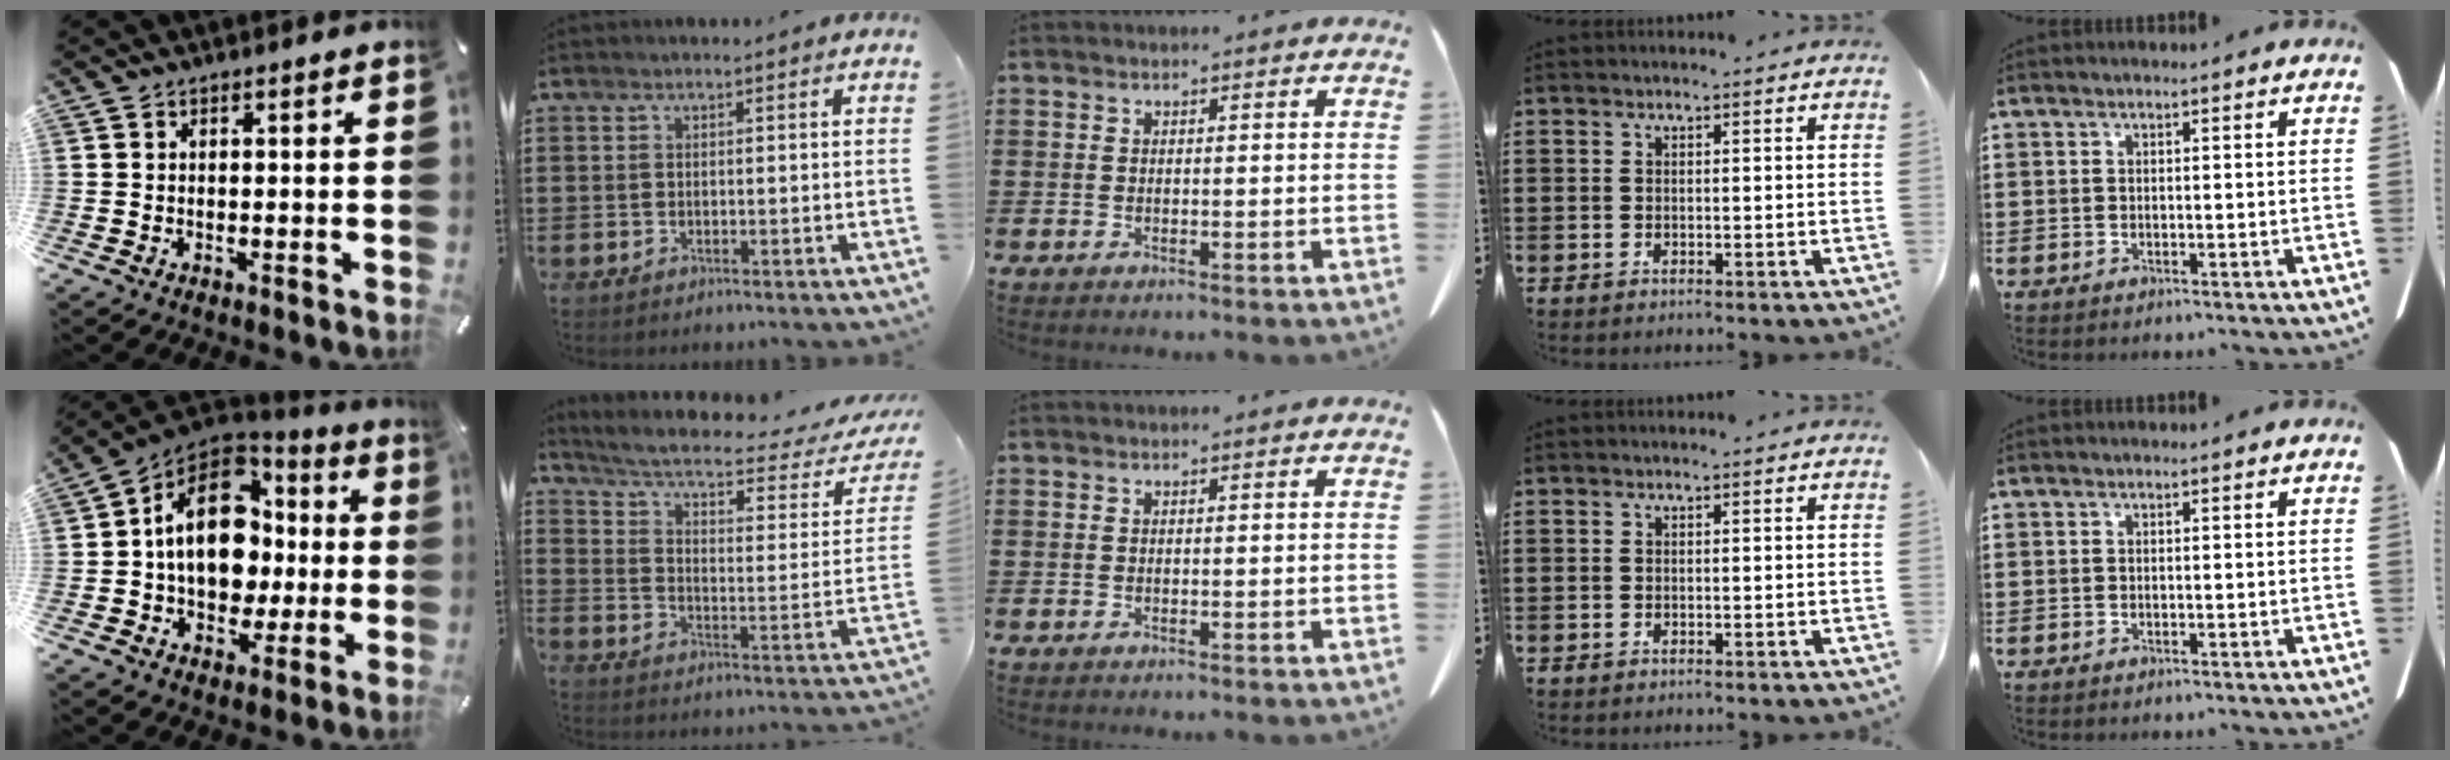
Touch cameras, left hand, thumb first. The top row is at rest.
{"thumb": {"total": 17.7, "force": [1.1, 13.4, 11.5], "torque": [-0.203, 0.004, 0.025]}, "index": {"total": 6.1, "force": [4.6, 0.7, 3.9], "torque": [-0.099, -0.035, 0.075]}}